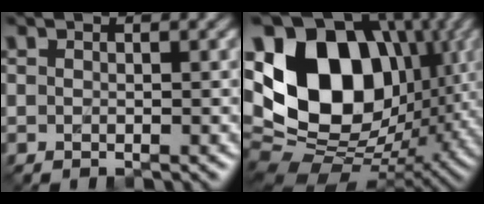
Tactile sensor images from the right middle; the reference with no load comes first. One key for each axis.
{"total": 17.0, "fx": 3.1, "fy": 12.2, "fz": 11.5, "tx": -0.222, "ty": 0.013, "tz": 0.045}